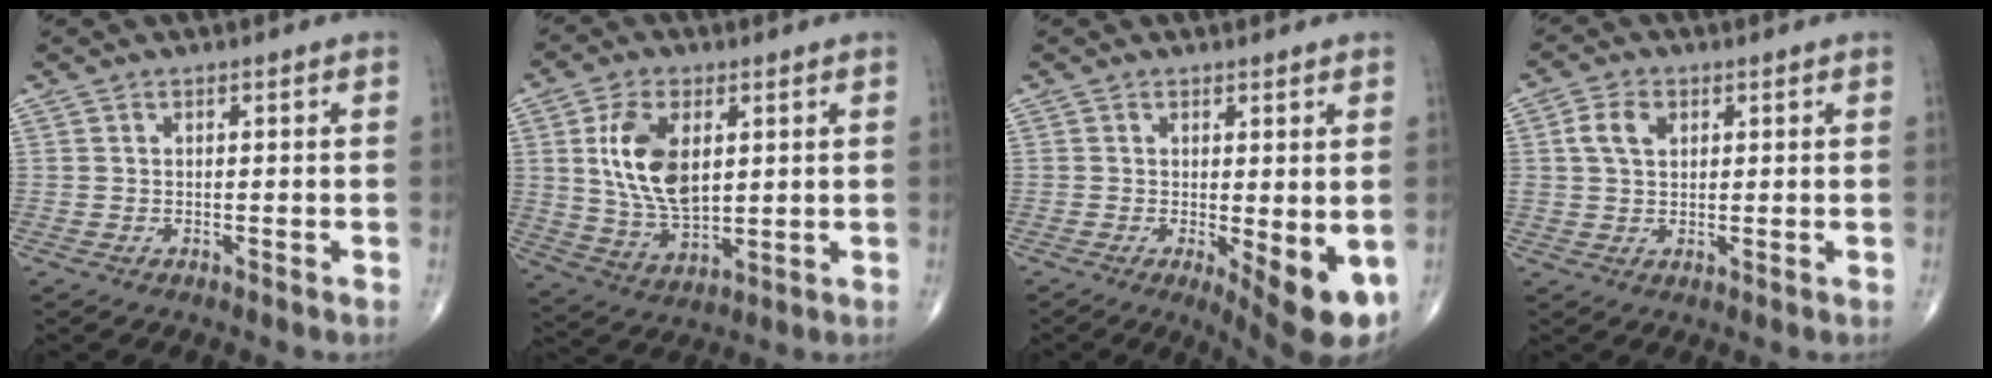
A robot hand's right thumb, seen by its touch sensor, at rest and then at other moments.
{"total": 12.9, "force": [2.8, 7.3, 10.3], "torque": [-0.184, -0.016, 0.060]}
{"total": 8.8, "force": [-2.0, 2.8, 8.1], "torque": [-0.103, -0.022, -0.020]}
{"total": 4.8, "force": [1.6, 3.3, 3.1], "torque": [-0.055, 0.002, 0.027]}